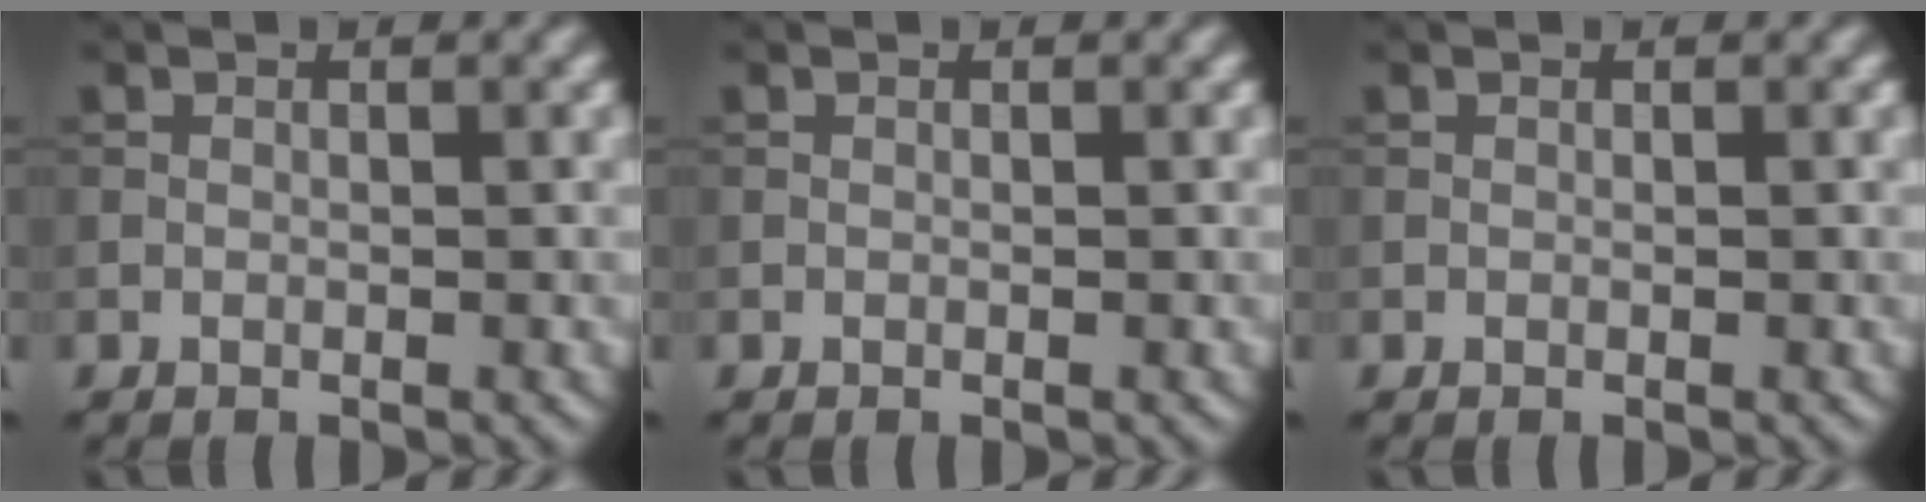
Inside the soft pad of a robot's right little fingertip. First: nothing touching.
{"total": 0.0}
{"total": 0.0}